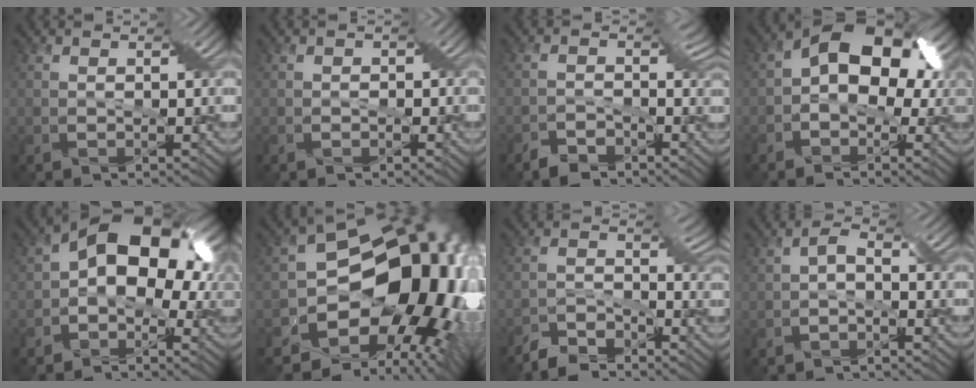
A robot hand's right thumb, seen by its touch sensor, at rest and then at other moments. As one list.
[{"total": 1.4, "force": [-0.5, 1.3, 0.4], "torque": [-0.002, 0.005, -0.012]}, {"total": 2.9, "force": [-2.5, 1.1, 1.0], "torque": [-0.030, -0.004, -0.048]}, {"total": 8.9, "force": [0.3, 5.6, 7.0], "torque": [-0.096, 0.018, -0.012]}, {"total": 9.7, "force": [-0.1, 6.1, 7.6], "torque": [-0.120, 0.009, -0.016]}, {"total": 17.5, "force": [-2.4, 12.4, 12.0], "torque": [-0.192, -0.046, -0.012]}, {"total": 4.4, "force": [-4.2, 0.8, 1.1], "torque": [-0.038, -0.005, -0.087]}, {"total": 1.4, "force": [-0.8, 0.1, 1.1], "torque": [-0.039, 0.004, -0.019]}]